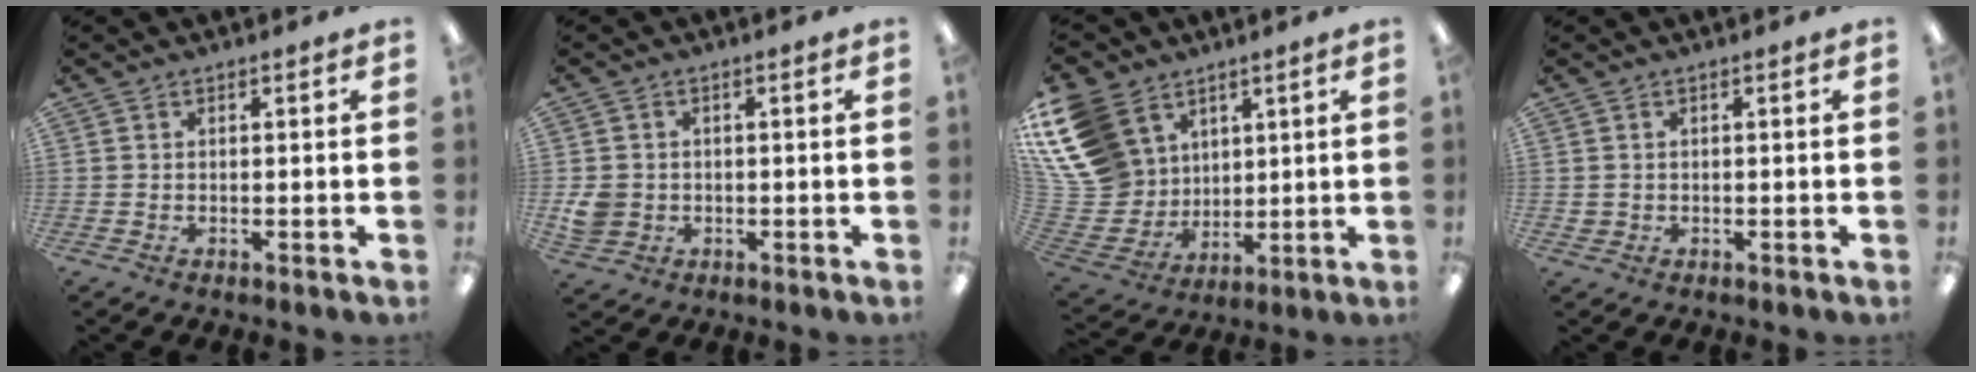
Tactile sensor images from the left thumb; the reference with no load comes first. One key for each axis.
{"total": 4.6, "fx": -0.5, "fy": 4.3, "fz": 1.6, "tx": -0.030, "ty": 0.005, "tz": -0.007}
{"total": 18.3, "fx": 8.3, "fy": 14.4, "fz": 7.7, "tx": -0.198, "ty": -0.038, "tz": 0.166}
{"total": 1.2, "fx": 0.2, "fy": 1.2, "fz": 0.0, "tx": -0.002, "ty": 0.005, "tz": 0.001}